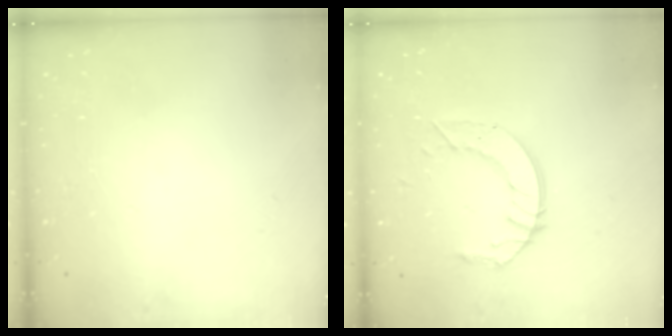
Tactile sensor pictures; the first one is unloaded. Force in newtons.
{"total": 8.9, "press": 8.9, "slide": 0.7}